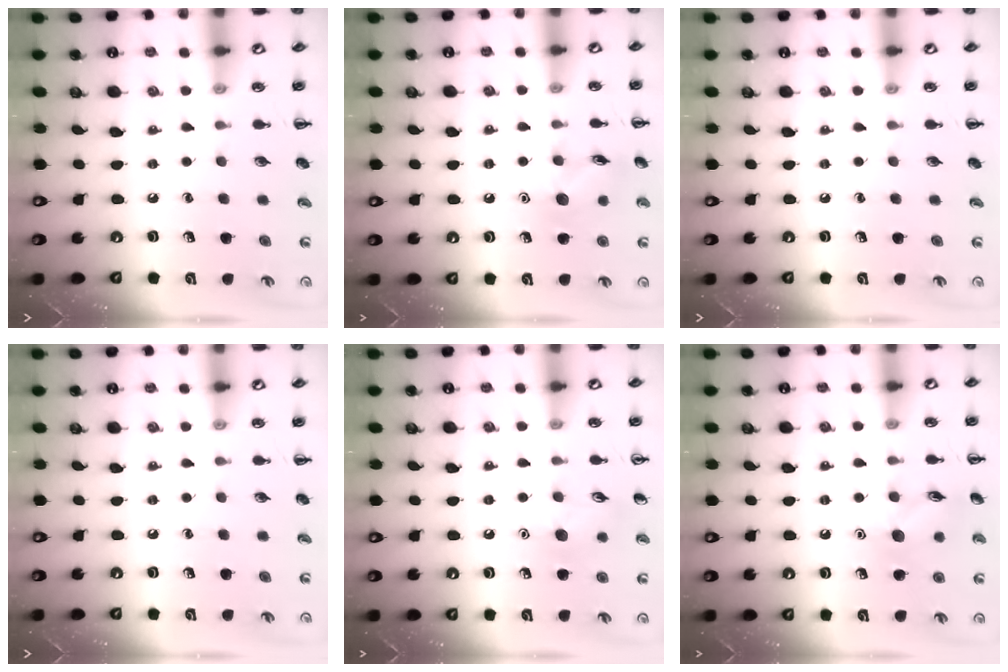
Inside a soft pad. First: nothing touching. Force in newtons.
{"total": 8.8, "press": 8.8, "slide": 1.1}
{"total": 0.0}
{"total": 0.0}
{"total": 6.8, "press": 6.7, "slide": 1.5}
{"total": 8.9, "press": 8.9, "slide": 0.5}